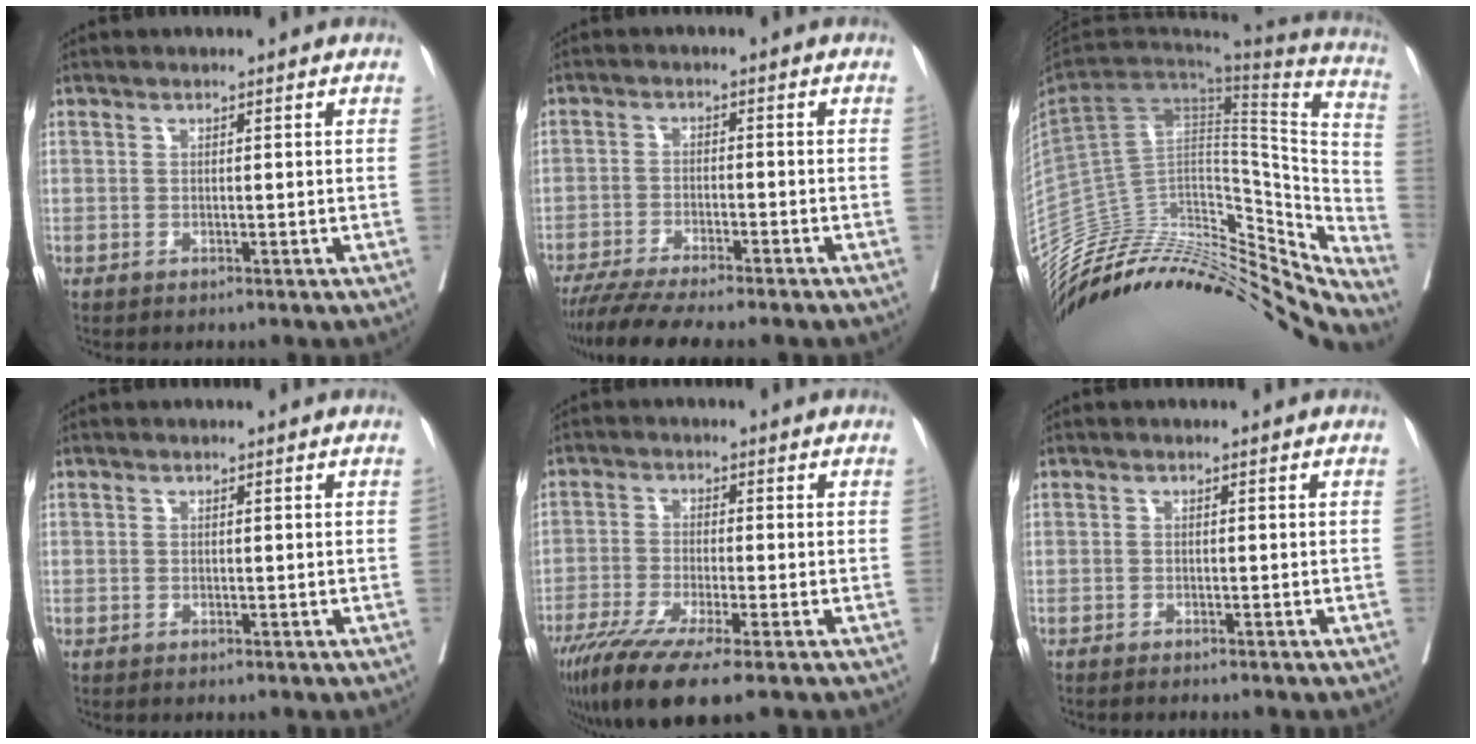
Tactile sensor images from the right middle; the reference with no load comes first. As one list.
[{"total": 10.3, "force": [-8.7, 0.6, 5.5], "torque": [-0.080, -0.020, -0.137]}, {"total": 35.3, "force": [-31.0, 11.5, 12.5], "torque": [-0.166, 0.014, -0.431]}, {"total": 0.0}, {"total": 10.4, "force": [-7.0, 0.7, 7.7], "torque": [-0.129, -0.027, -0.117]}, {"total": 1.5, "force": [-1.4, 0.0, 0.5], "torque": [-0.009, -0.002, -0.019]}]